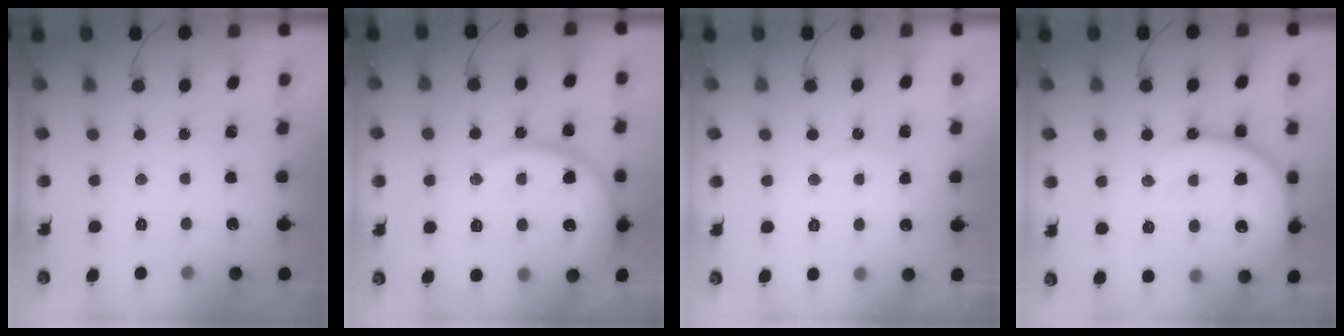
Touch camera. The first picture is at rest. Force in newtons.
{"total": 16.2, "press": 16.2, "slide": 1.3}
{"total": 5.9, "press": 5.9, "slide": 0.5}
{"total": 16.6, "press": 16.5, "slide": 1.6}